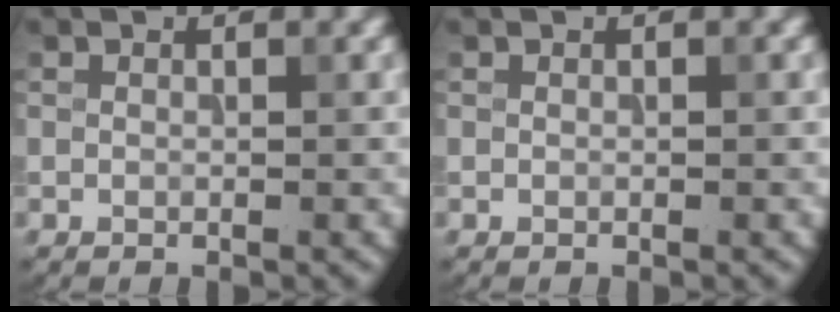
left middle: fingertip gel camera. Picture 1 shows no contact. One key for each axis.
{"total": 0.0}